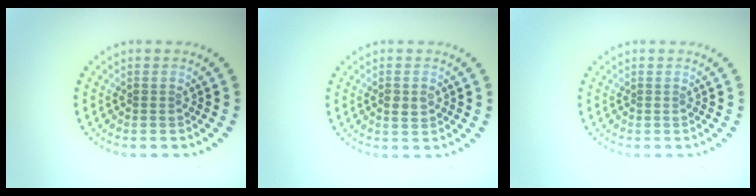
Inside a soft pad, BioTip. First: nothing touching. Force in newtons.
{"total": 1.5, "press": 1.5, "slide": 0.4}
{"total": 0.0}